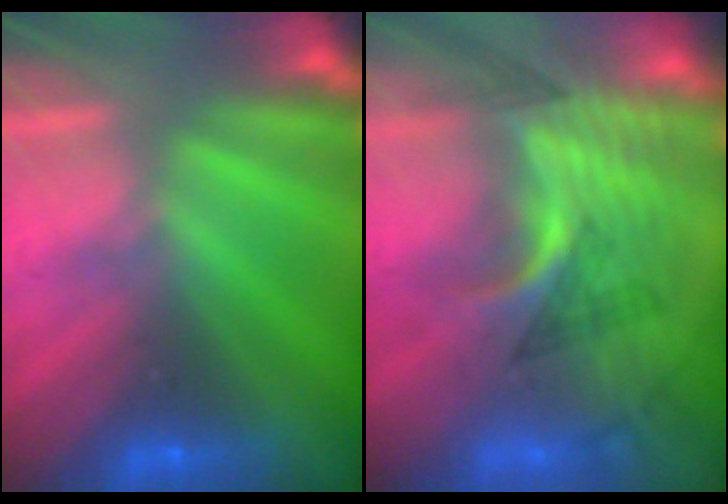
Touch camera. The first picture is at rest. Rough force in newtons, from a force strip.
{"total": 2.9}